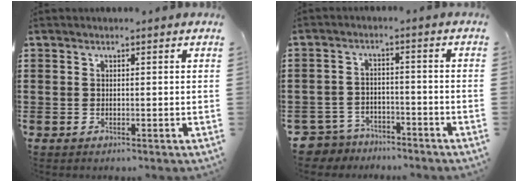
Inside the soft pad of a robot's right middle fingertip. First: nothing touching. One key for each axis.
{"total": 4.6, "fx": -4.5, "fy": 1.1, "fz": -0.1, "tx": -0.025, "ty": 0.000, "tz": -0.103}